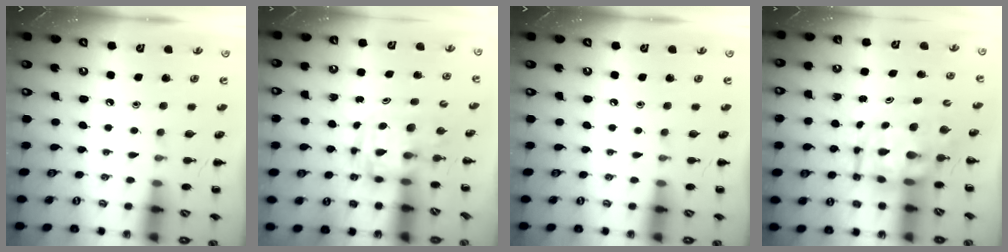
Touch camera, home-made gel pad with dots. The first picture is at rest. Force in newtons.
{"total": 3.3, "press": 3.3, "slide": 0.7}
{"total": 0.0}
{"total": 6.9, "press": 6.7, "slide": 1.9}